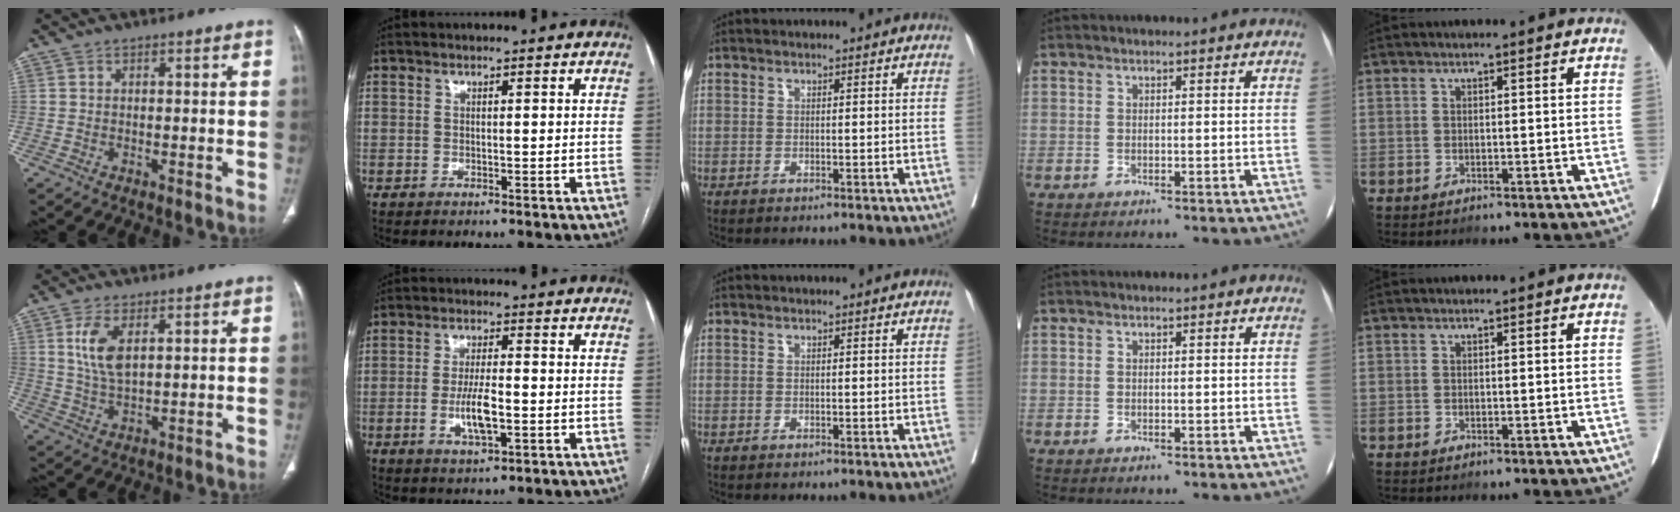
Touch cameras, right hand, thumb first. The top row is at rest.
{"thumb": {"total": 7.0, "force": [2.4, 3.3, 5.7], "torque": [-0.116, -0.012, 0.053]}, "index": {"total": 6.1, "force": [-1.4, 1.5, 5.7], "torque": [-0.115, -0.003, -0.023]}}